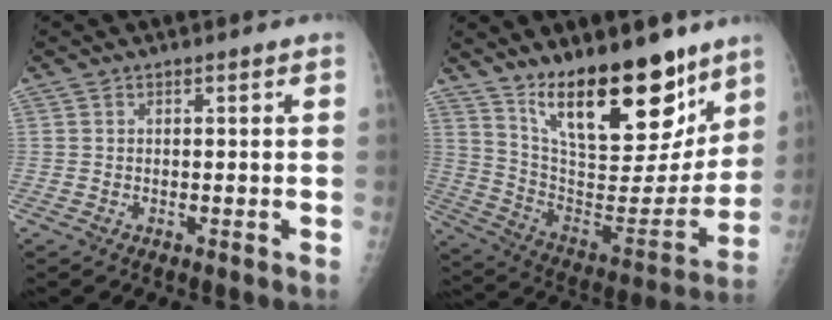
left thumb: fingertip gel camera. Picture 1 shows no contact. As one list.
[{"total": 23.8, "force": [16.0, 9.0, 15.1], "torque": [-0.185, -0.093, 0.271]}]